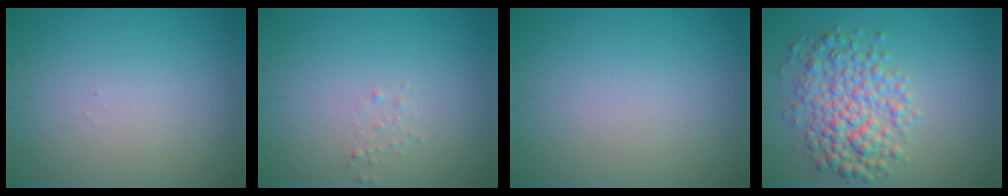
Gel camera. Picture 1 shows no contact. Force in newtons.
{"total": 0.6, "press": 0.6, "slide": 0.1}
{"total": 0.0}
{"total": 5.4, "press": 5.4, "slide": 0.1}